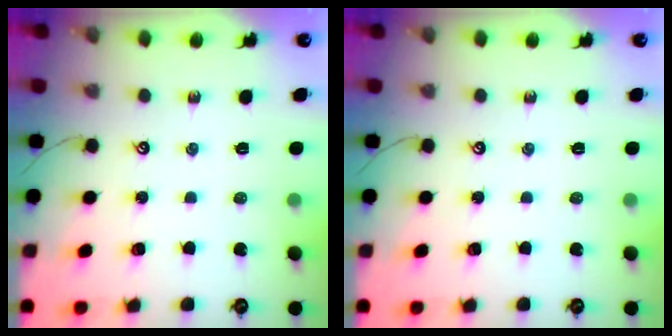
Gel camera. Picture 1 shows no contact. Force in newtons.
{"total": 0.0}